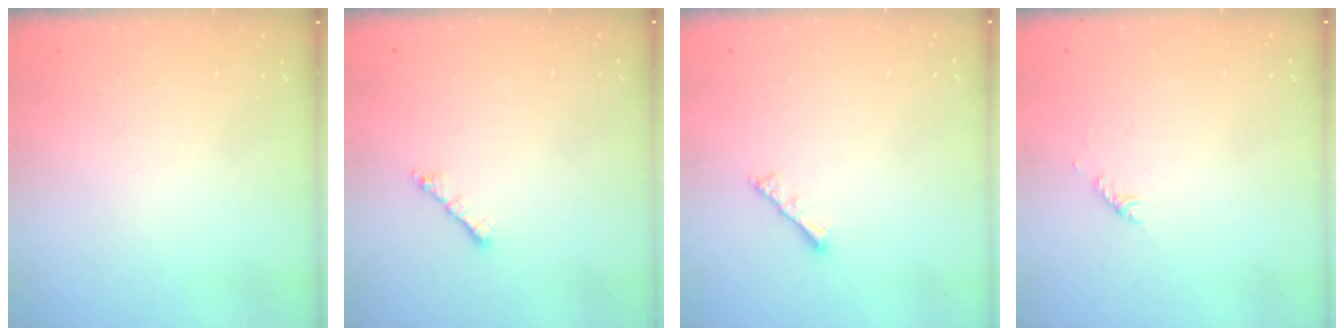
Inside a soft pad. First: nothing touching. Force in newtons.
{"total": 1.8, "press": 1.8, "slide": 0.5}
{"total": 2.8, "press": 2.8, "slide": 0.6}
{"total": 2.8, "press": 2.7, "slide": 0.6}